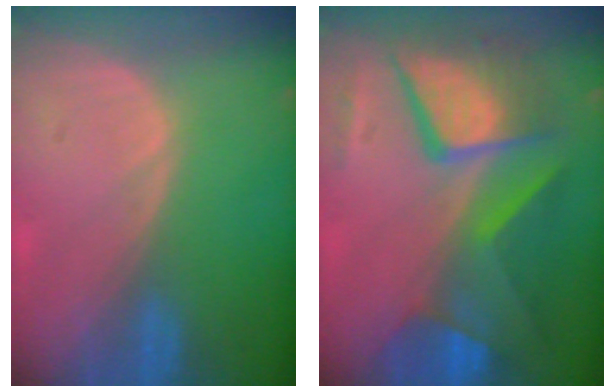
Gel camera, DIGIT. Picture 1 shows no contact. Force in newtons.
{"total": 11.9, "press": 11.9, "slide": 1.1}